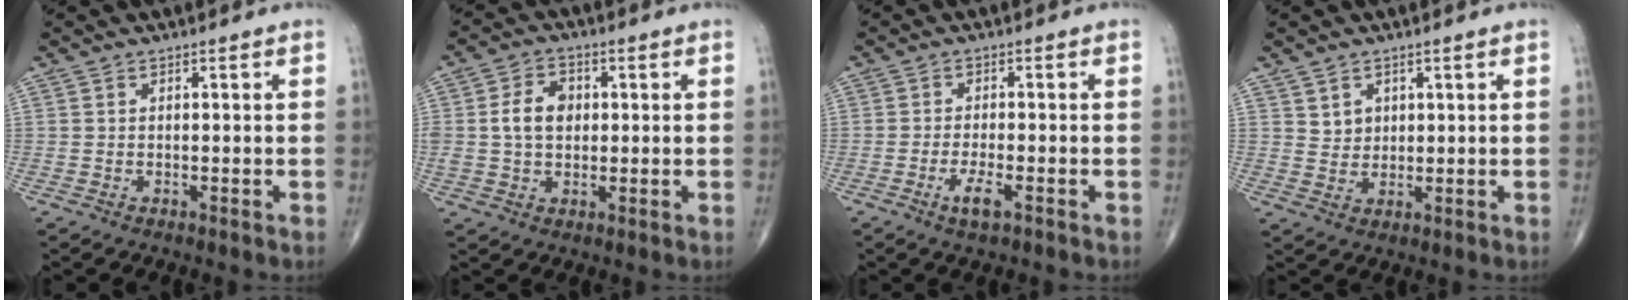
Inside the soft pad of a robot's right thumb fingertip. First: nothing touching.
{"total": 7.2, "force": [0.7, 5.2, 4.9], "torque": [-0.076, 0.007, 0.011]}
{"total": 3.6, "force": [-1.9, 0.9, 3.0], "torque": [-0.063, 0.003, -0.036]}
{"total": 3.1, "force": [1.6, 2.6, 0.7], "torque": [0.005, -0.013, 0.033]}